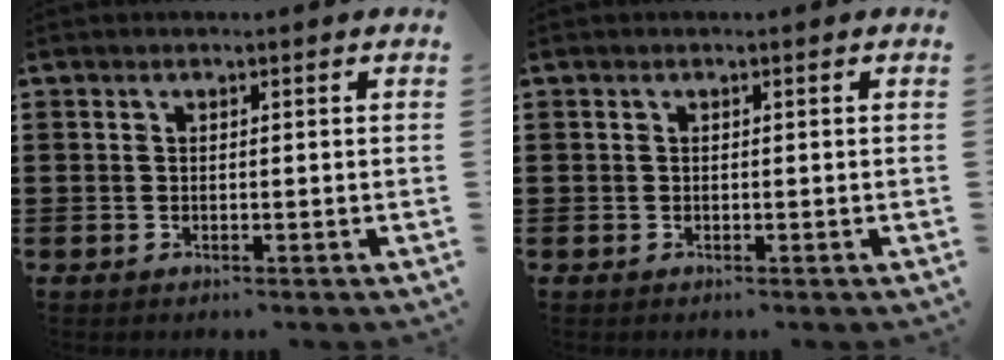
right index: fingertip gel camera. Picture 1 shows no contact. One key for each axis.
{"total": 0.0}